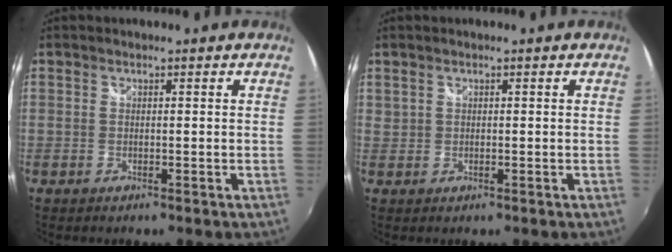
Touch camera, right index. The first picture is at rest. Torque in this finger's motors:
{"motor_torque": [0.24, 0.72, 0.02, 0.03]}